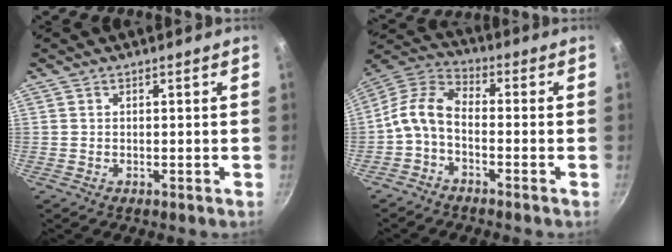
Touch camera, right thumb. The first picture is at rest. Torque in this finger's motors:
{"motor_torque": [1.17, 1.13, 1.15, -0.67, 0.06]}